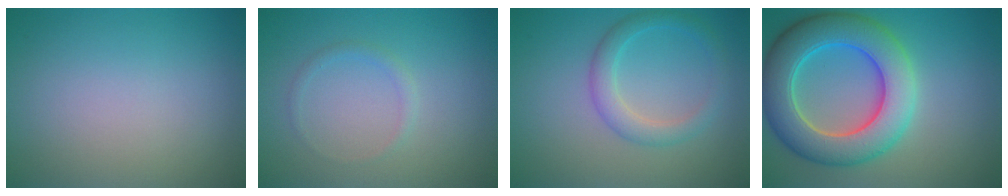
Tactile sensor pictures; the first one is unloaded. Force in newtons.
{"total": 0.9, "press": 0.9, "slide": 0.1}
{"total": 2.7, "press": 2.7, "slide": 0.1}
{"total": 9.4, "press": 9.4, "slide": 0.3}